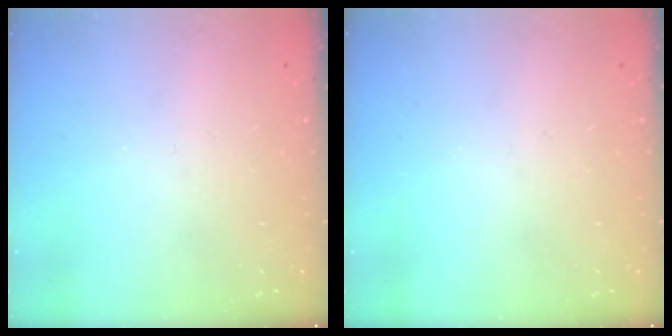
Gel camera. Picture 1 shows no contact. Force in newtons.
{"total": 0.0}